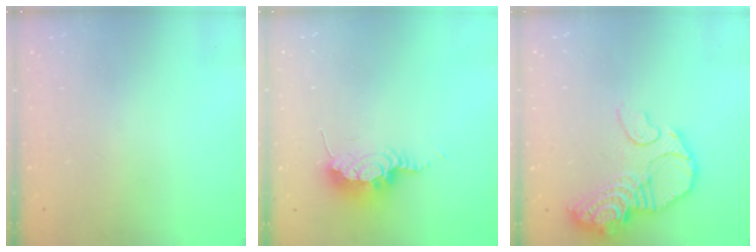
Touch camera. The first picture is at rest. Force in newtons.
{"total": 8.1, "press": 8.0, "slide": 1.0}
{"total": 15.3, "press": 15.2, "slide": 1.4}